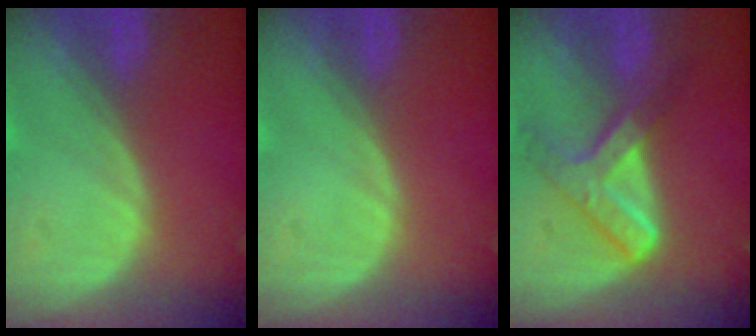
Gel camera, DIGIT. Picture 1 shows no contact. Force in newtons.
{"total": 0.0}
{"total": 7.2, "press": 6.1, "slide": 3.8}